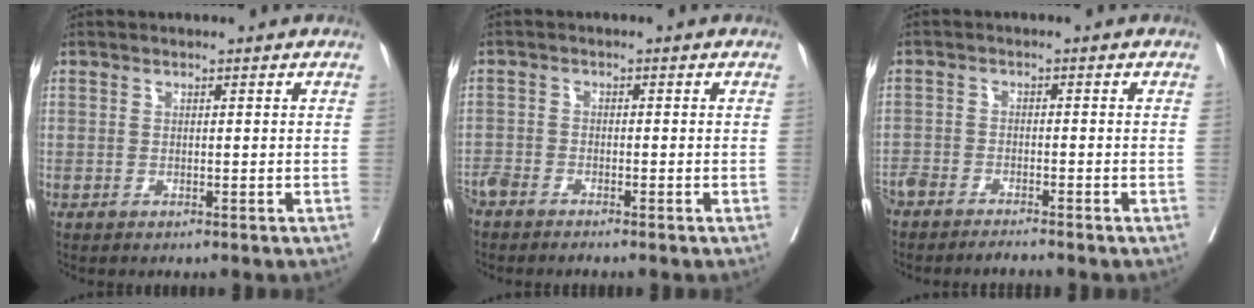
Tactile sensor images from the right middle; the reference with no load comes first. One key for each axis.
{"total": 3.4, "fx": -3.1, "fy": 0.7, "fz": 1.3, "tx": -0.020, "ty": -0.007, "tz": -0.059}
{"total": 4.5, "fx": -4.2, "fy": 0.5, "fz": 1.5, "tx": -0.022, "ty": -0.005, "tz": -0.074}